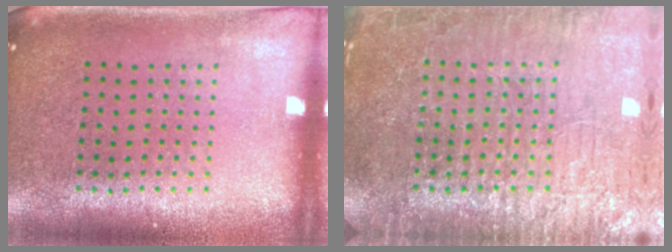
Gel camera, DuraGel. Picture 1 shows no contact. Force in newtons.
{"total": 7.1, "press": 7.1, "slide": 1.1}